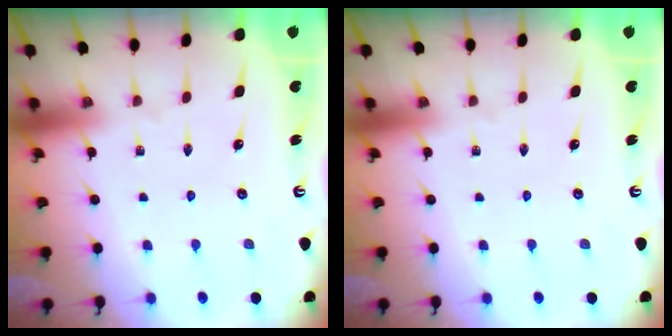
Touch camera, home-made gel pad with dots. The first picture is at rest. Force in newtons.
{"total": 0.0}